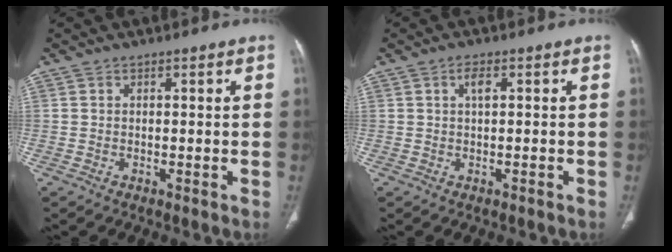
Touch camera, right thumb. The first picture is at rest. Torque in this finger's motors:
{"motor_torque": [2.29, 2.68, 0.52, 0.15, 0.13]}